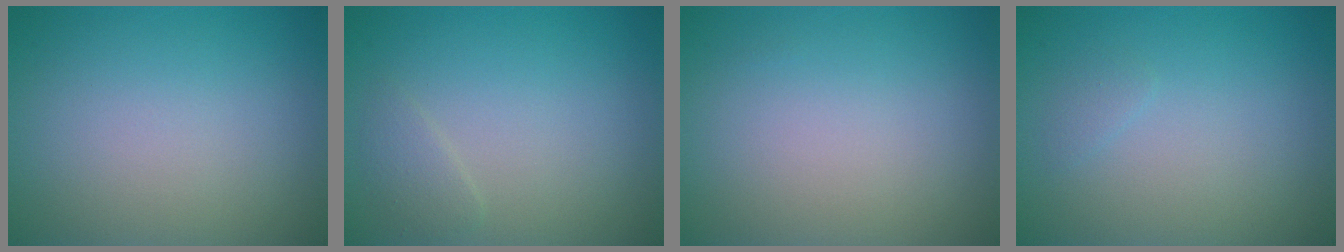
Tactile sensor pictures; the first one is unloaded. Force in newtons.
{"total": 1.1, "press": 1.1, "slide": 0.1}
{"total": 0.0}
{"total": 0.6, "press": 0.6, "slide": 0.1}